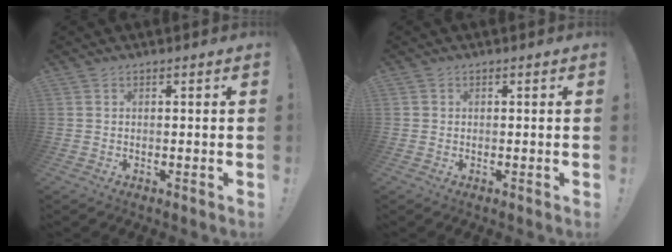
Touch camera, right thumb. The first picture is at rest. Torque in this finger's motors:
{"motor_torque": [-0.29, -0.24, 0.02, -0.08, 0.06]}